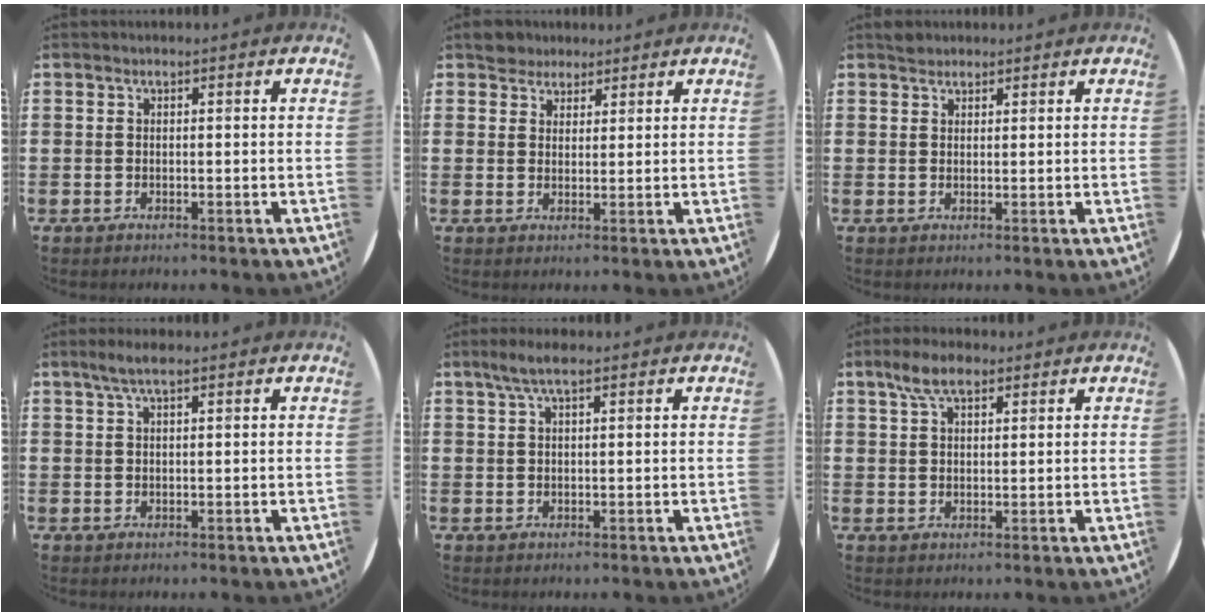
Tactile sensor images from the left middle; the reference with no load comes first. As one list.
[{"total": 3.1, "force": [2.8, 1.4, -0.1], "torque": [-0.001, 0.002, 0.054]}, {"total": 1.3, "force": [1.2, 0.5, -0.1], "torque": [0.006, 0.000, 0.023]}, {"total": 2.7, "force": [1.8, 0.4, 1.9], "torque": [-0.040, 0.006, 0.031]}, {"total": 3.2, "force": [2.1, 0.6, 2.3], "torque": [-0.049, 0.006, 0.036]}, {"total": 5.1, "force": [3.4, 2.3, 3.1], "torque": [-0.051, 0.003, 0.059]}]